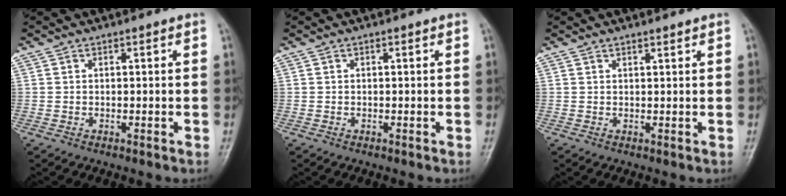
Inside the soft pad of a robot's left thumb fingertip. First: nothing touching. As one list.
[{"total": 0.0}, {"total": 1.0, "force": [0.9, 0.2, 0.4], "torque": [-0.006, -0.006, 0.015]}]